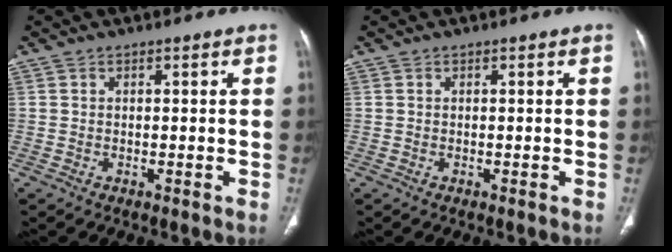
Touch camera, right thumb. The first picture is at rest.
{"total": 0.0}